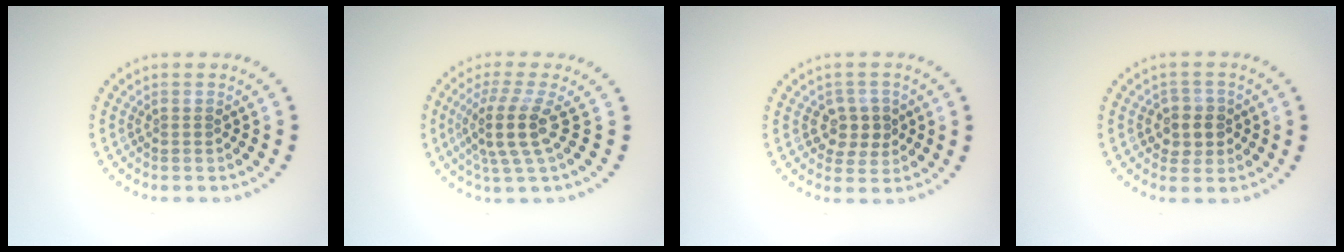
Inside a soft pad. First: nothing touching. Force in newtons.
{"total": 3.8, "press": 2.8, "slide": 2.7}
{"total": 2.9, "press": 2.8, "slide": 0.8}
{"total": 2.6, "press": 2.4, "slide": 0.8}